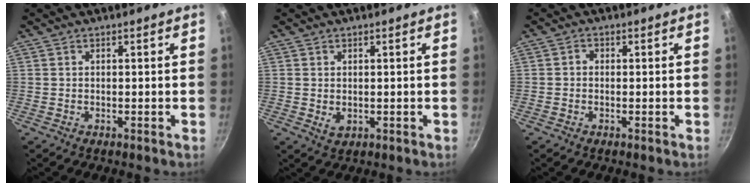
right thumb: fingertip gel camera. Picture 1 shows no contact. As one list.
[{"total": 2.1, "force": [0.1, 1.5, 1.4], "torque": [-0.023, -0.006, 0.004]}, {"total": 1.1, "force": [-0.3, 0.9, 0.5], "torque": [-0.008, 0.006, -0.008]}]